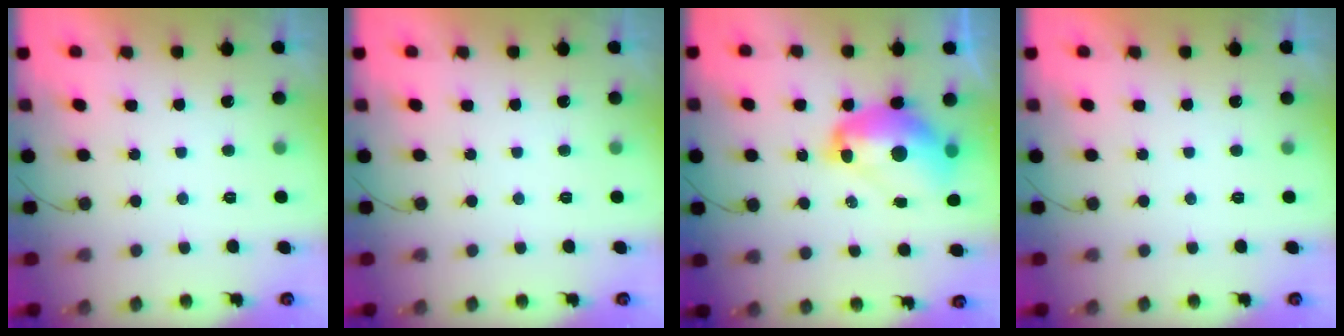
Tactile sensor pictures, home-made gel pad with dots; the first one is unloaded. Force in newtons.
{"total": 0.0}
{"total": 13.9, "press": 13.8, "slide": 1.7}
{"total": 0.0}